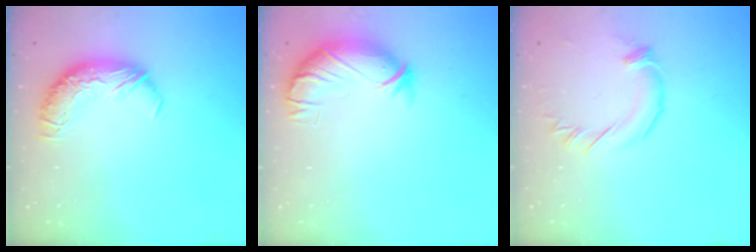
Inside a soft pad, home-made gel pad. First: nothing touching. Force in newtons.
{"total": 3.9, "press": 2.7, "slide": 2.7}
{"total": 1.9, "press": 1.9, "slide": 0.1}